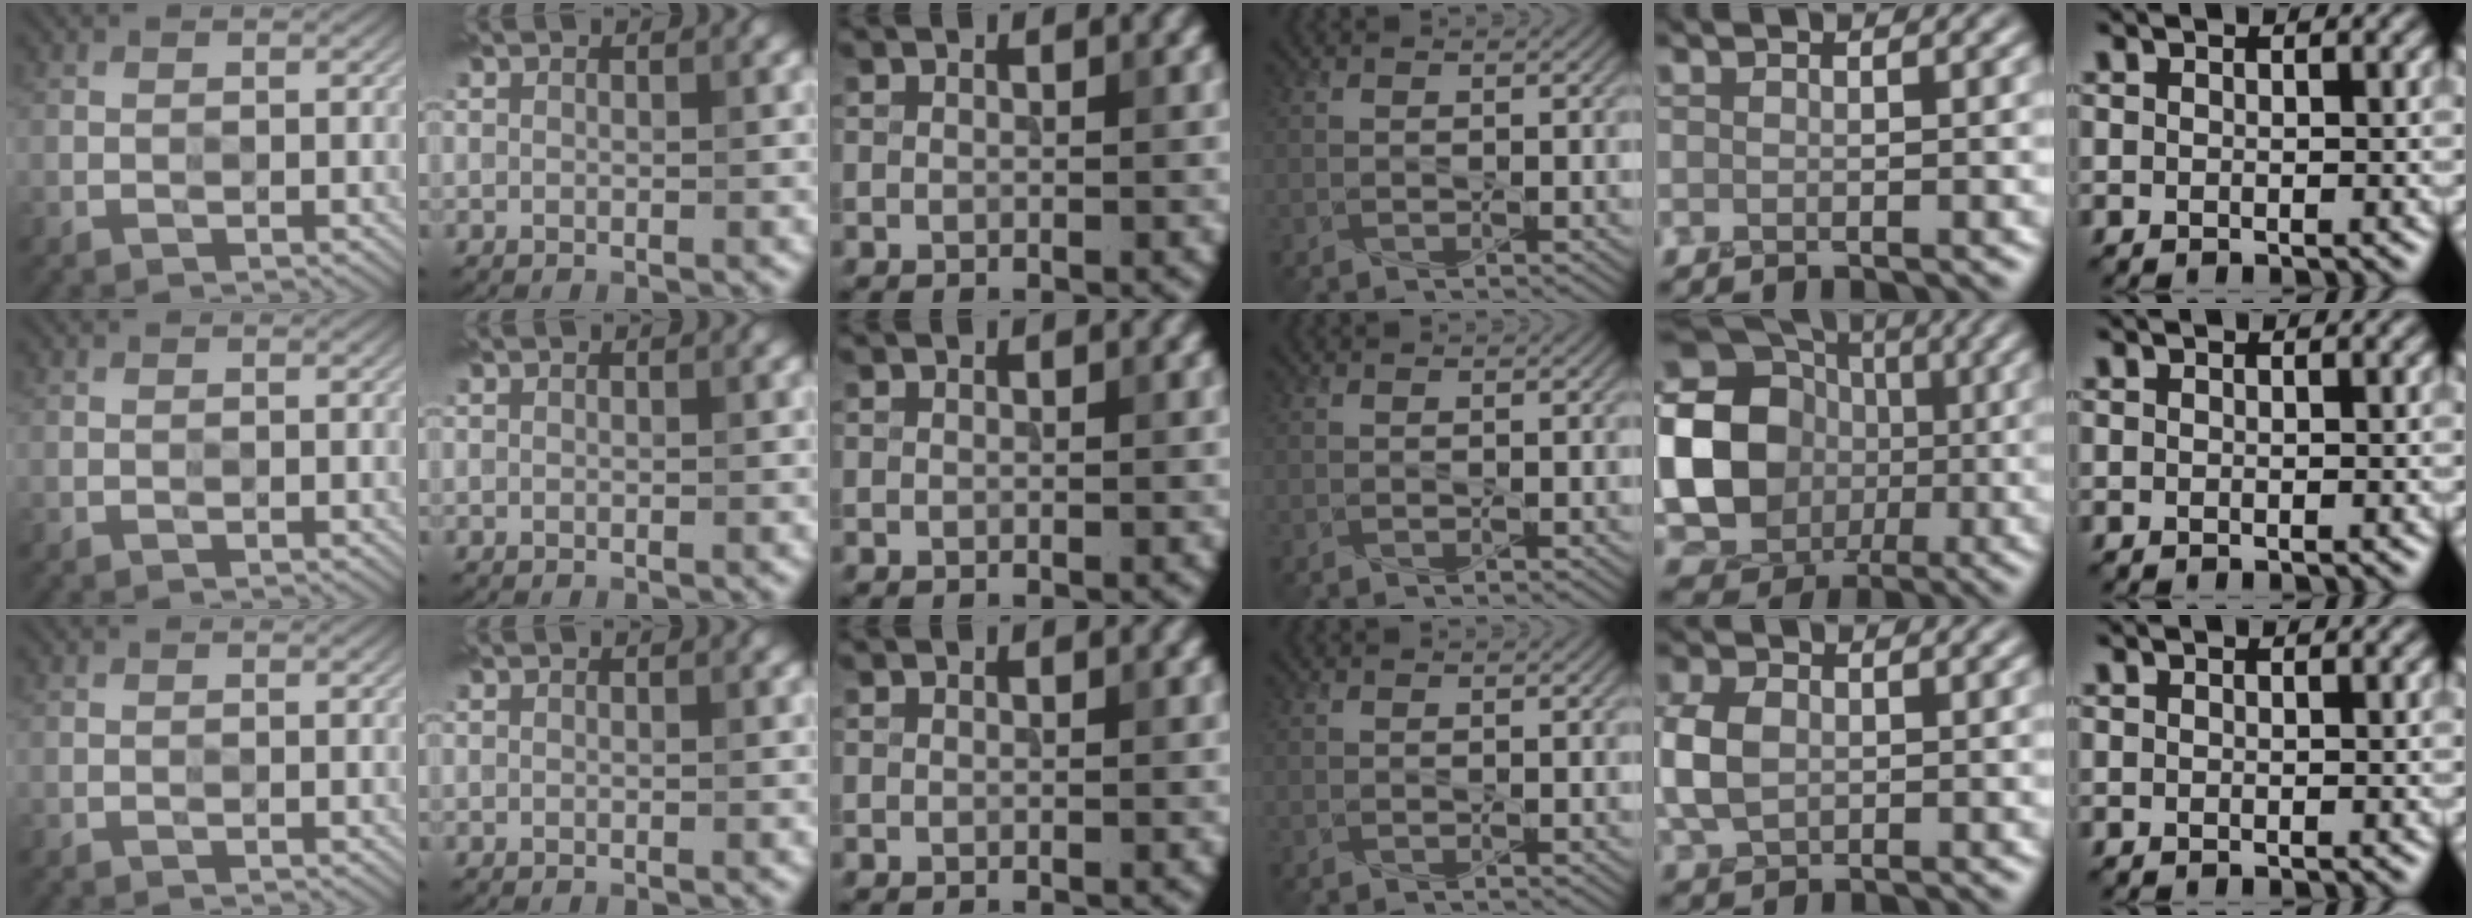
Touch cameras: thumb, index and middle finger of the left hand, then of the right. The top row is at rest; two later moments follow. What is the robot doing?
{"motion": "press", "object": "toy piano key"}